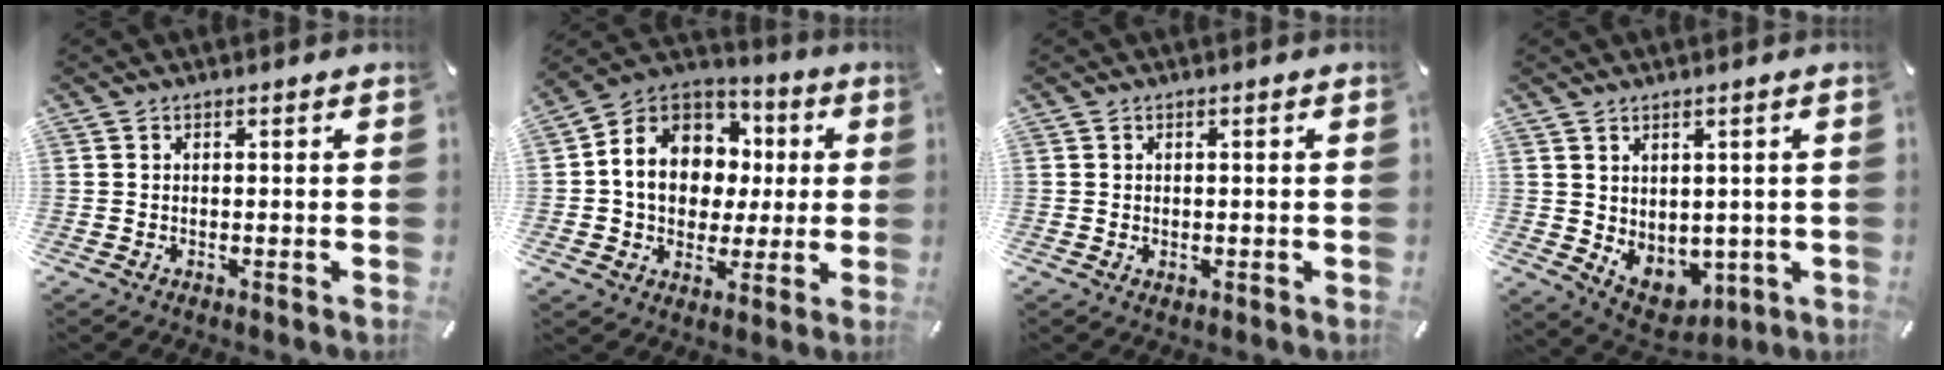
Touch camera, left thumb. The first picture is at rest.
{"total": 13.3, "force": [1.3, 11.4, 6.7], "torque": [-0.145, -0.002, 0.027]}
{"total": 0.8, "force": [0.1, 0.7, 0.3], "torque": [-0.007, 0.004, 0.001]}
{"total": 5.9, "force": [0.4, 5.3, 2.6], "torque": [-0.044, -0.021, 0.014]}